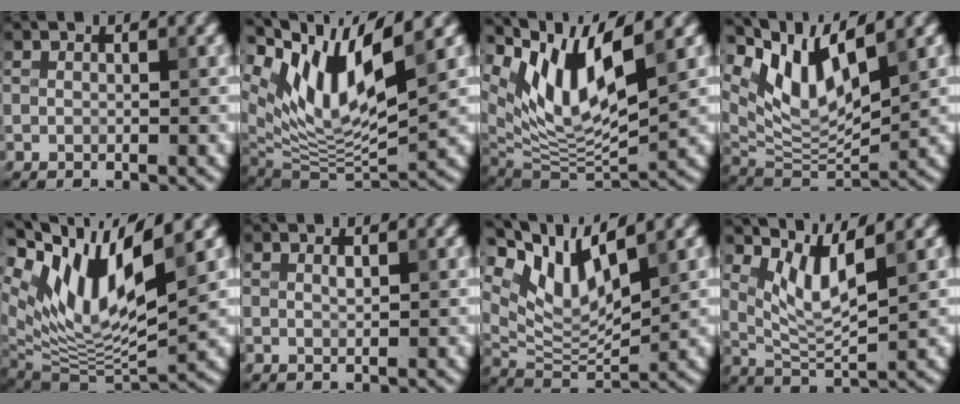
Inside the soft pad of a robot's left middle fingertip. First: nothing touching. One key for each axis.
{"total": 10.8, "fx": 5.5, "fy": 3.9, "fz": 8.4, "tx": -0.158, "ty": -0.009, "tz": 0.108}
{"total": 9.4, "fx": 5.0, "fy": 3.3, "fz": 7.3, "tx": -0.143, "ty": -0.009, "tz": 0.099}
{"total": 8.2, "fx": 5.0, "fy": 2.9, "fz": 5.9, "tx": -0.116, "ty": -0.006, "tz": 0.097}
{"total": 12.0, "fx": 5.8, "fy": 4.4, "fz": 9.5, "tx": -0.183, "ty": -0.005, "tz": 0.115}
{"total": 0.5, "fx": 0.3, "fy": 0.1, "fz": 0.4, "tx": -0.007, "ty": 0.000, "tz": 0.007}
{"total": 7.8, "fx": 4.9, "fy": 2.7, "fz": 5.4, "tx": -0.105, "ty": -0.002, "tz": 0.096}
{"total": 4.2, "fx": 2.4, "fy": 0.9, "fz": 3.3, "tx": -0.077, "ty": -0.010, "tz": 0.056}